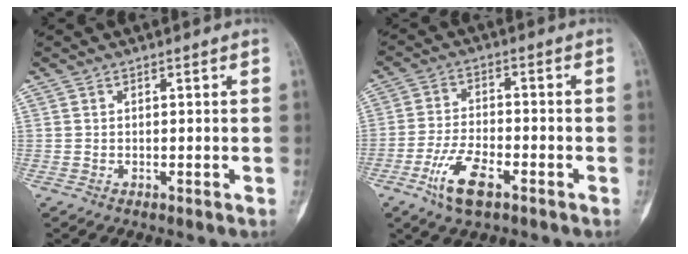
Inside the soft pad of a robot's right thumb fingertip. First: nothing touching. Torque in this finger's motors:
{"motor_torque": [0.10, 0.29, 0.18, -0.01, 0.19]}